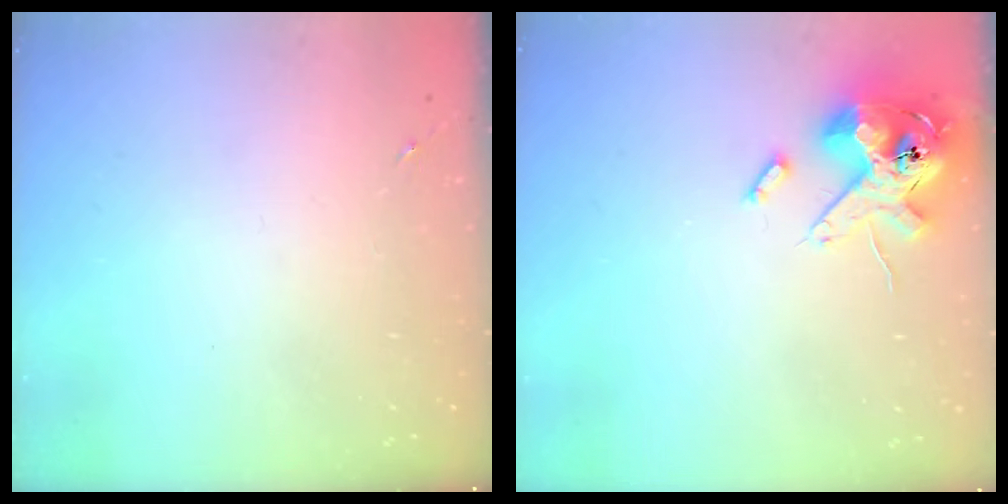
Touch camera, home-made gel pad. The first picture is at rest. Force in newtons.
{"total": 14.8, "press": 14.5, "slide": 2.9}